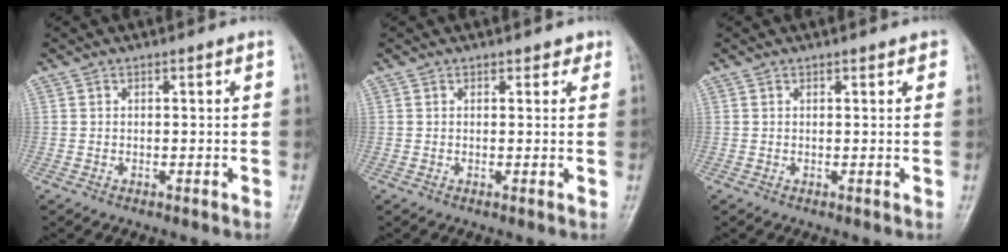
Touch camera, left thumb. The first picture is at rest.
{"total": 1.7, "force": [1.1, 1.1, 0.7], "torque": [0.011, -0.004, 0.008]}
{"total": 1.4, "force": [0.9, 0.6, 0.9], "torque": [-0.005, -0.001, 0.008]}